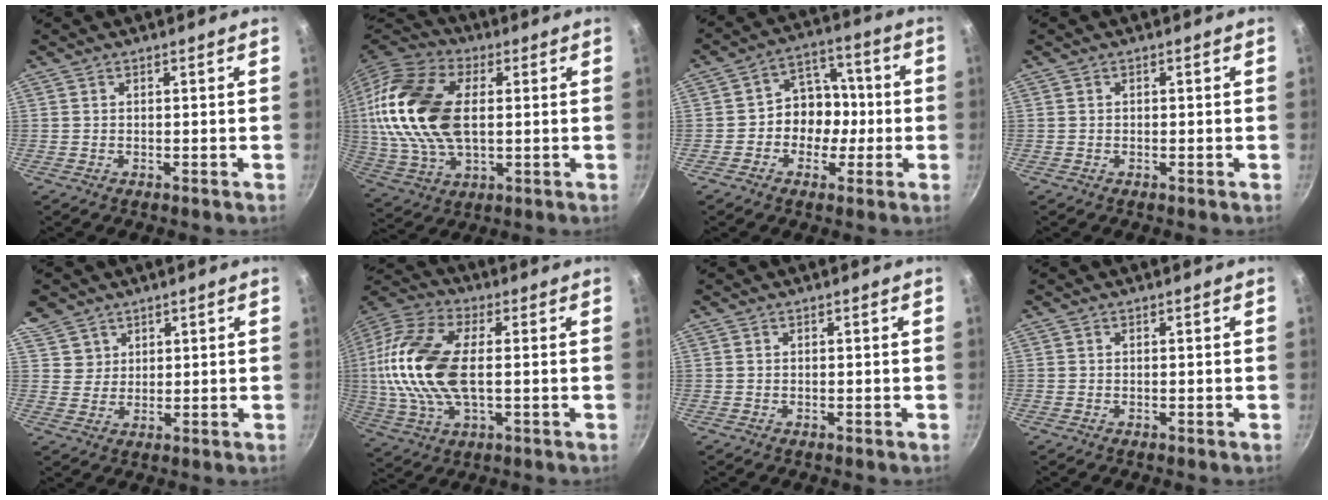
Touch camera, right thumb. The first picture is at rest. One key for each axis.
{"total": 21.8, "fx": 2.7, "fy": 13.1, "fz": 17.2, "tx": -0.325, "ty": 0.010, "tz": 0.044}
{"total": 9.5, "fx": -1.5, "fy": 7.9, "fz": 4.9, "tx": -0.015, "ty": 0.033, "tz": -0.035}
{"total": 0.0}
{"total": 6.0, "fx": 4.0, "fy": 4.4, "fz": 0.8, "tx": 0.016, "ty": -0.004, "tz": 0.079}
{"total": 19.4, "fx": 0.8, "fy": 9.9, "fz": 16.6, "tx": -0.341, "ty": 0.022, "tz": 0.006}
{"total": 0.0}
{"total": 0.0}